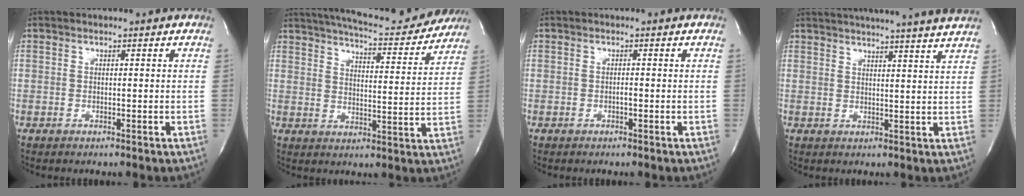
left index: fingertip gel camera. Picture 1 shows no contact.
{"total": 18.9, "force": [17.2, 2.9, 7.1], "torque": [-0.112, -0.011, 0.224]}
{"total": 0.5, "force": [-0.4, 0.1, 0.4], "torque": [-0.012, -0.002, -0.005]}
{"total": 19.7, "force": [17.9, -0.7, 8.0], "torque": [-0.131, -0.011, 0.226]}